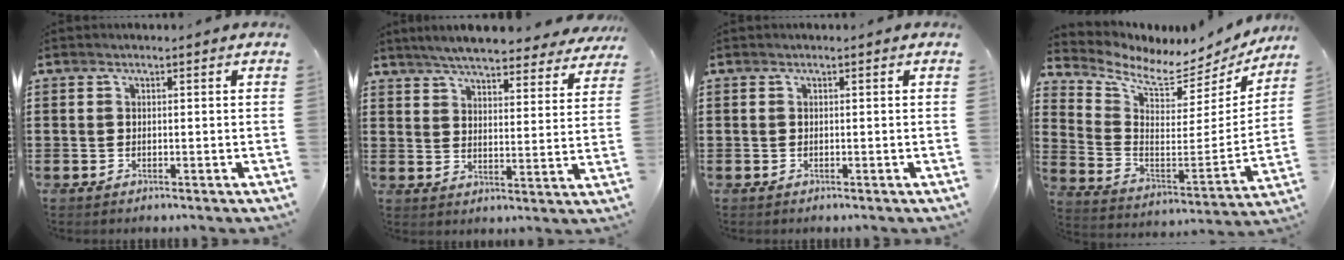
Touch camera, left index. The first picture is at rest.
{"total": 5.9, "force": [5.7, 0.0, 1.7], "torque": [-0.057, -0.028, 0.100]}
{"total": 0.0}
{"total": 6.9, "force": [6.0, 1.7, 3.0], "torque": [-0.085, -0.056, 0.099]}